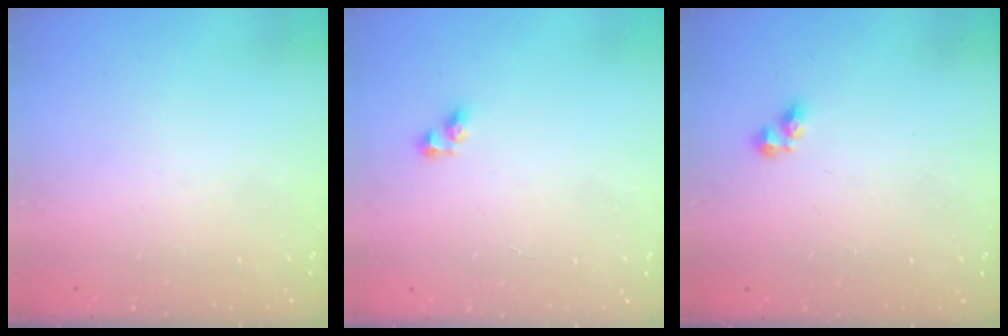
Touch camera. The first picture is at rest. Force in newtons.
{"total": 4.4, "press": 4.4, "slide": 0.1}
{"total": 4.1, "press": 4.0, "slide": 0.6}